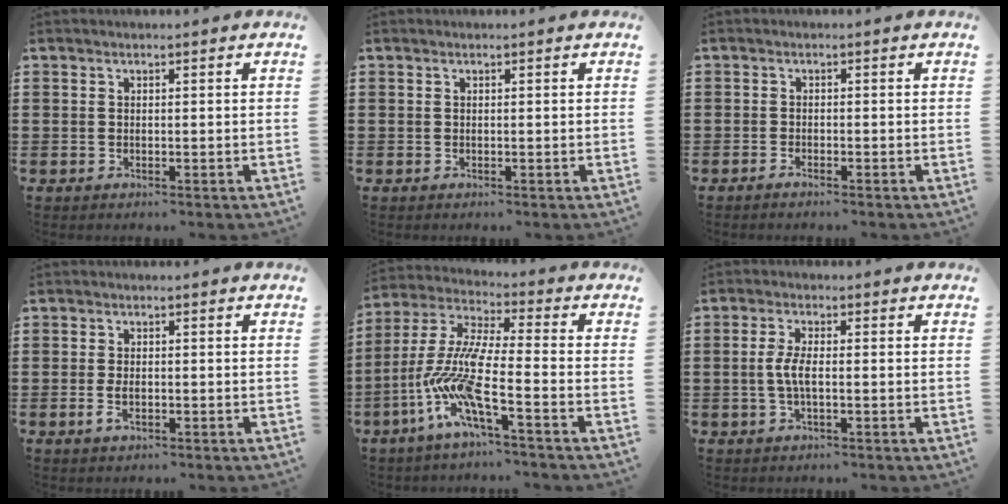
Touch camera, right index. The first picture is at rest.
{"total": 0.0}
{"total": 0.7, "force": [-0.7, 0.0, 0.2], "torque": [-0.005, 0.001, -0.014]}
{"total": 2.5, "force": [-0.6, 1.0, 2.2], "torque": [-0.050, -0.006, -0.012]}
{"total": 11.1, "force": [-5.9, 1.2, 9.4], "torque": [-0.231, -0.032, -0.131]}
{"total": 3.8, "force": [-0.6, 1.0, 3.7], "torque": [-0.089, -0.007, -0.018]}